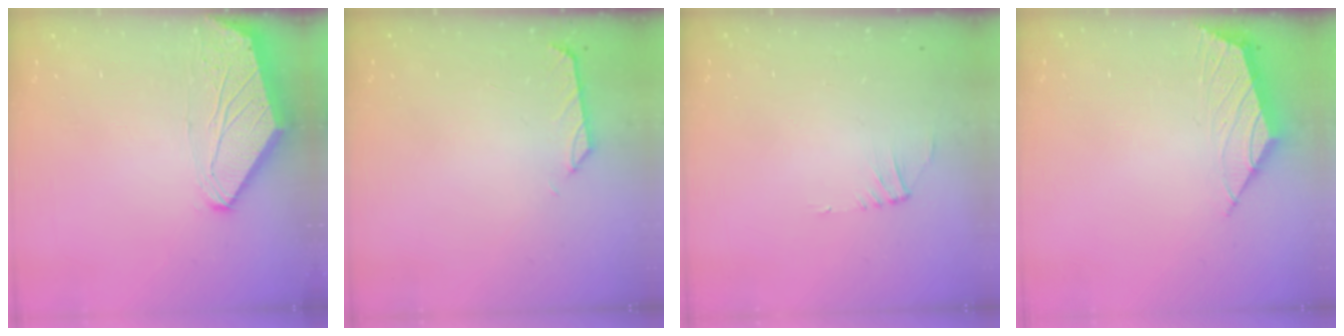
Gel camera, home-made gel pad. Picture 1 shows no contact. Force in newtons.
{"total": 0.6, "press": 0.3, "slide": 0.5}
{"total": 0.5, "press": 0.4, "slide": 0.4}
{"total": 2.2, "press": 2.2, "slide": 0.5}